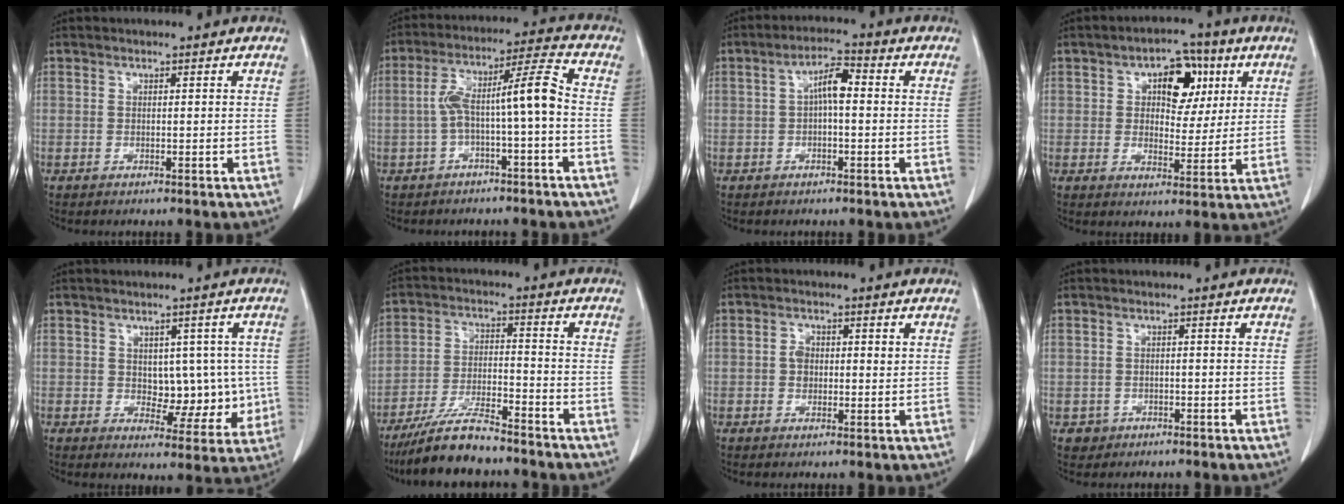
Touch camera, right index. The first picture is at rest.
{"total": 9.3, "force": [-1.4, 0.7, 9.2], "torque": [-0.163, 0.040, -0.026]}
{"total": 4.5, "force": [0.4, 1.3, 4.3], "torque": [-0.075, 0.018, 0.004]}
{"total": 8.4, "force": [3.2, 4.9, 6.1], "torque": [-0.078, 0.023, 0.049]}
{"total": 7.2, "force": [0.4, 4.8, 5.3], "torque": [-0.048, 0.011, 0.020]}
{"total": 9.2, "force": [-8.0, 1.5, 4.3], "torque": [-0.081, -0.017, -0.149]}
{"total": 2.8, "force": [0.5, 2.0, 1.9], "torque": [-0.031, 0.006, 0.007]}
{"total": 1.9, "force": [-0.8, 1.8, 0.0], "torque": [0.002, 0.009, -0.010]}